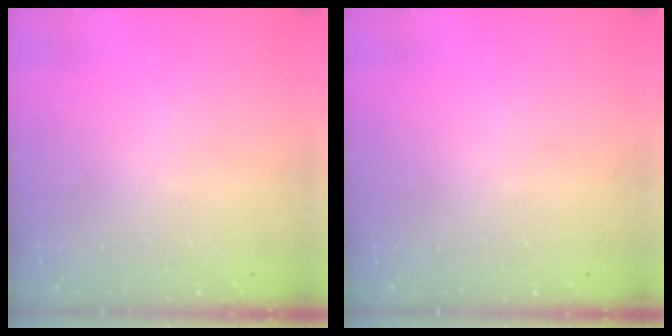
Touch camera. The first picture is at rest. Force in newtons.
{"total": 0.0}